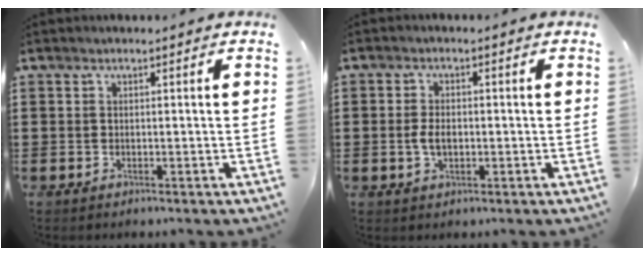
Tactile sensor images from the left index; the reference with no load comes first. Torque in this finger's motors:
{"motor_torque": [0.14, 0.14, 0.27, 0.03]}